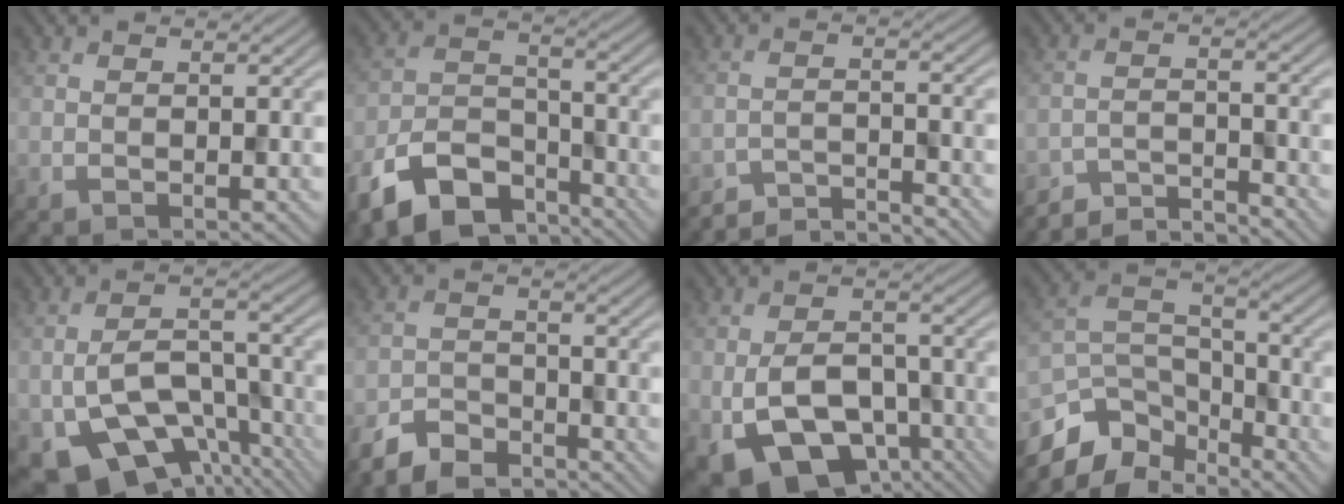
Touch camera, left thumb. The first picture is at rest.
{"total": 11.2, "force": [-7.7, 5.6, 6.0], "torque": [-0.125, -0.015, -0.147]}
{"total": 5.0, "force": [-4.9, 0.4, 1.1], "torque": [-0.021, 0.003, -0.089]}
{"total": 5.1, "force": [-4.9, 0.4, 1.0], "torque": [-0.023, 0.001, -0.092]}
{"total": 11.7, "force": [-6.1, 6.6, 7.5], "torque": [-0.134, -0.020, -0.101]}
{"total": 5.7, "force": [-4.9, 2.0, 1.9], "torque": [-0.033, -0.008, -0.106]}
{"total": 10.9, "force": [-4.6, 6.4, 7.5], "torque": [-0.156, -0.021, -0.072]}
{"total": 9.9, "force": [-7.5, 4.6, 4.4], "torque": [-0.095, -0.004, -0.151]}